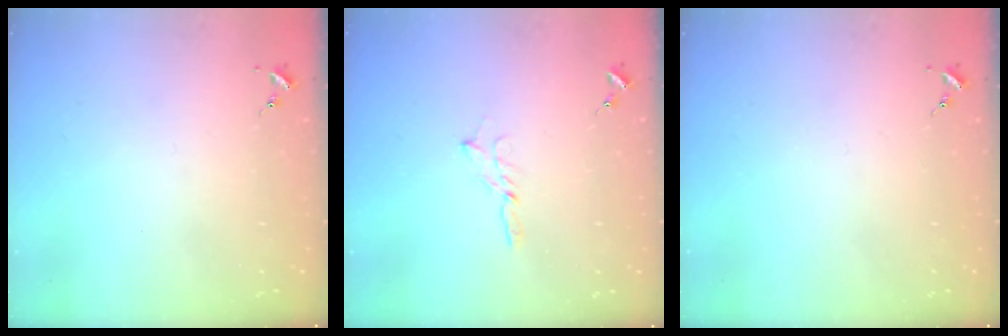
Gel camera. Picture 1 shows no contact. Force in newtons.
{"total": 2.1, "press": 2.1, "slide": 0.2}
{"total": 0.0}